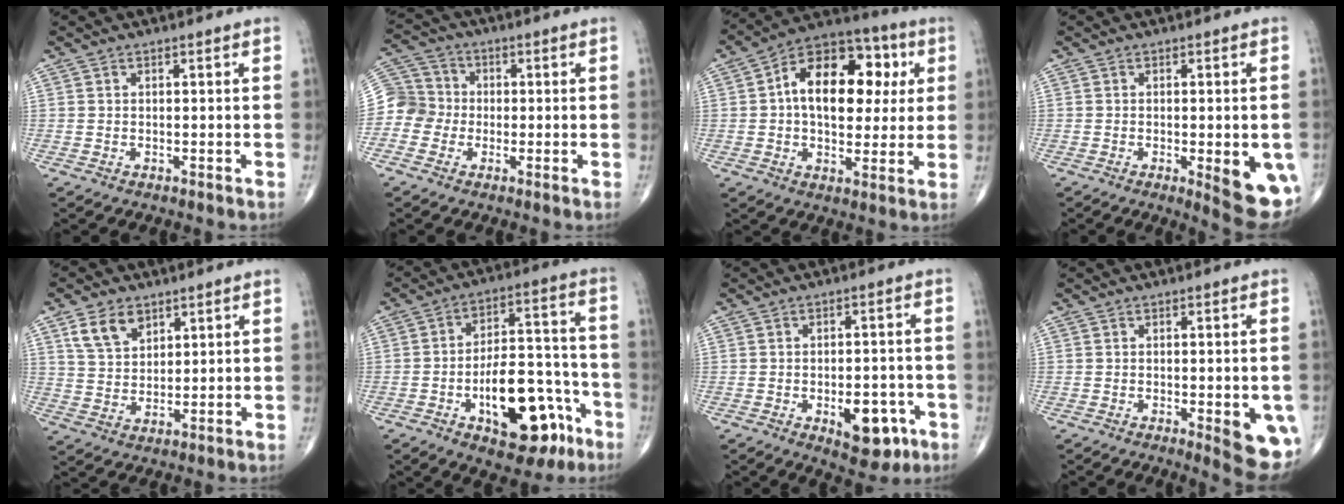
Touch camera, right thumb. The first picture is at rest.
{"total": 7.6, "force": [-1.6, 7.3, 1.4], "torque": [-0.007, 0.025, -0.038]}
{"total": 19.1, "force": [3.4, 11.8, 14.7], "torque": [-0.180, 0.020, 0.045]}
{"total": 10.4, "force": [-2.9, 3.0, 9.5], "torque": [-0.105, -0.017, -0.028]}
{"total": 7.2, "force": [4.0, 4.6, 3.8], "torque": [-0.054, -0.018, 0.081]}
{"total": 18.8, "force": [-7.9, 9.1, 14.5], "torque": [-0.188, 0.058, -0.107]}
{"total": 9.3, "force": [-3.6, 4.8, 7.1], "torque": [-0.072, 0.013, -0.038]}
{"total": 9.3, "force": [-2.6, 2.8, 8.5], "torque": [-0.086, -0.014, -0.026]}